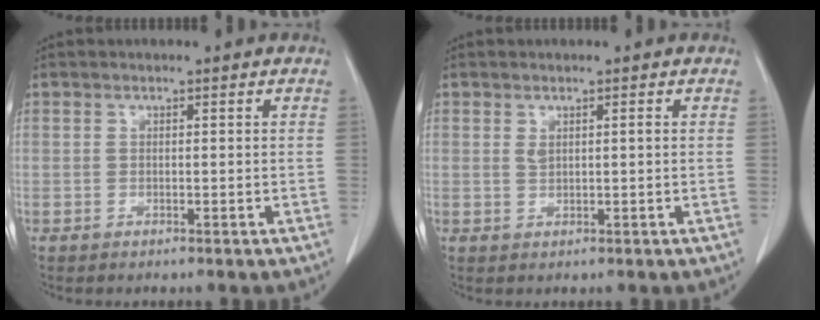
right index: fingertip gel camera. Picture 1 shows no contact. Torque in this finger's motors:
{"motor_torque": [0.21, 0.08, 0.04, 0.00]}